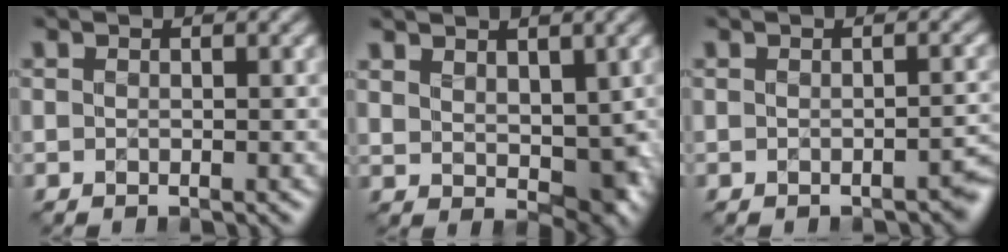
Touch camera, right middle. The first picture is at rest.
{"total": 4.9, "force": [1.2, 2.9, 3.8], "torque": [-0.071, -0.009, 0.033]}
{"total": 2.0, "force": [-1.3, 1.0, 1.1], "torque": [-0.003, -0.003, -0.015]}